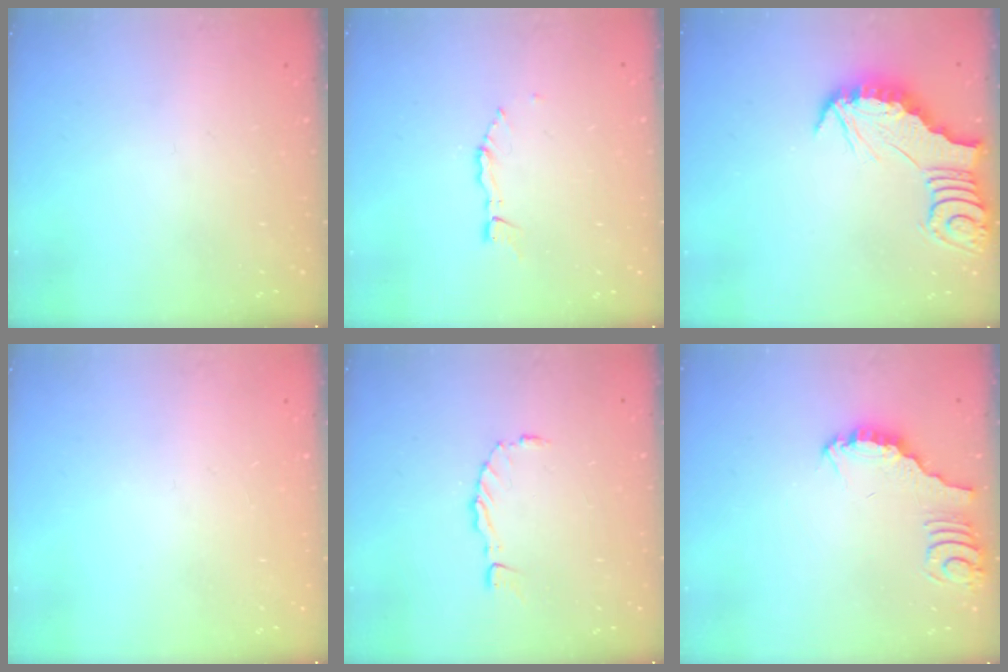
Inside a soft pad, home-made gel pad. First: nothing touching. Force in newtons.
{"total": 2.9, "press": 2.8, "slide": 0.3}
{"total": 2.8, "press": 2.8, "slide": 0.3}
{"total": 0.0}
{"total": 0.0}
{"total": 3.0, "press": 3.0, "slide": 0.2}